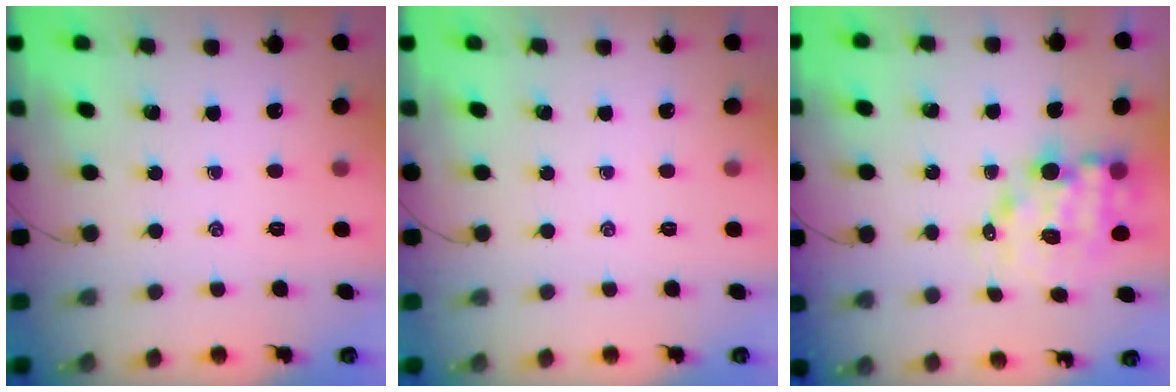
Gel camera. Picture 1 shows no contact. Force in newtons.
{"total": 0.0}
{"total": 9.4, "press": 9.0, "slide": 2.7}